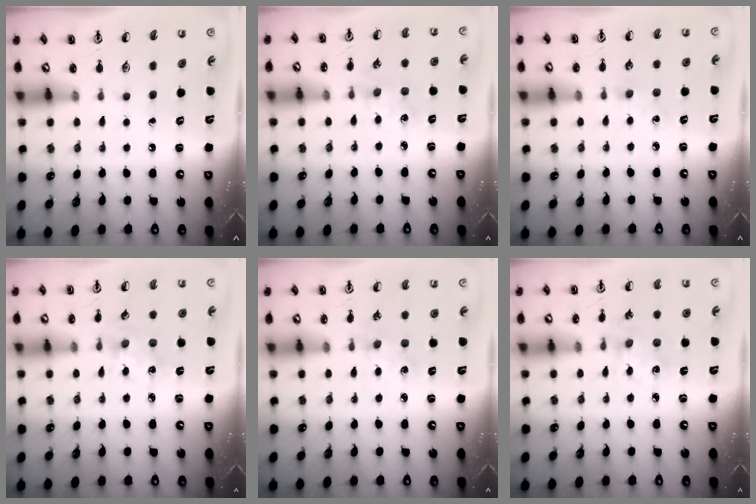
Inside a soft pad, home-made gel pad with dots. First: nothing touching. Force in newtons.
{"total": 2.9, "press": 2.9, "slide": 0.4}
{"total": 3.0, "press": 2.9, "slide": 0.4}
{"total": 2.5, "press": 2.5, "slide": 0.4}
{"total": 2.4, "press": 2.4, "slide": 0.3}
{"total": 3.3, "press": 3.3, "slide": 0.4}